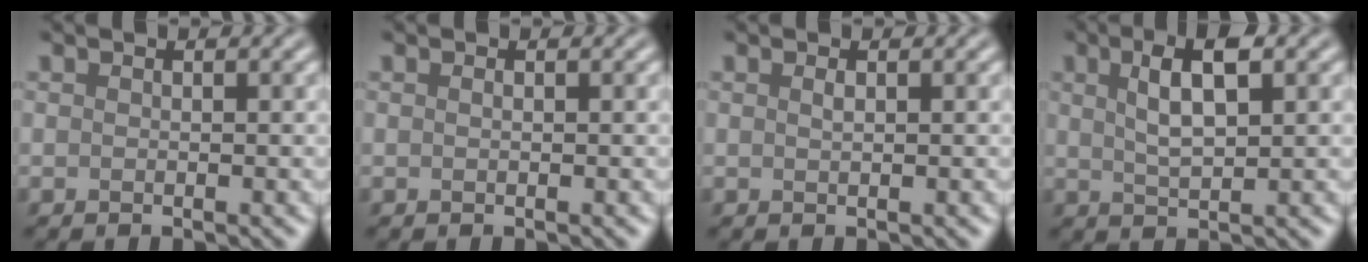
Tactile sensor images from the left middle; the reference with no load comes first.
{"total": 0.0}
{"total": 0.5, "force": [0.2, 0.2, 0.5], "torque": [-0.011, 0.001, 0.005]}
{"total": 4.7, "force": [1.7, 1.6, 4.1], "torque": [-0.077, 0.006, 0.030]}